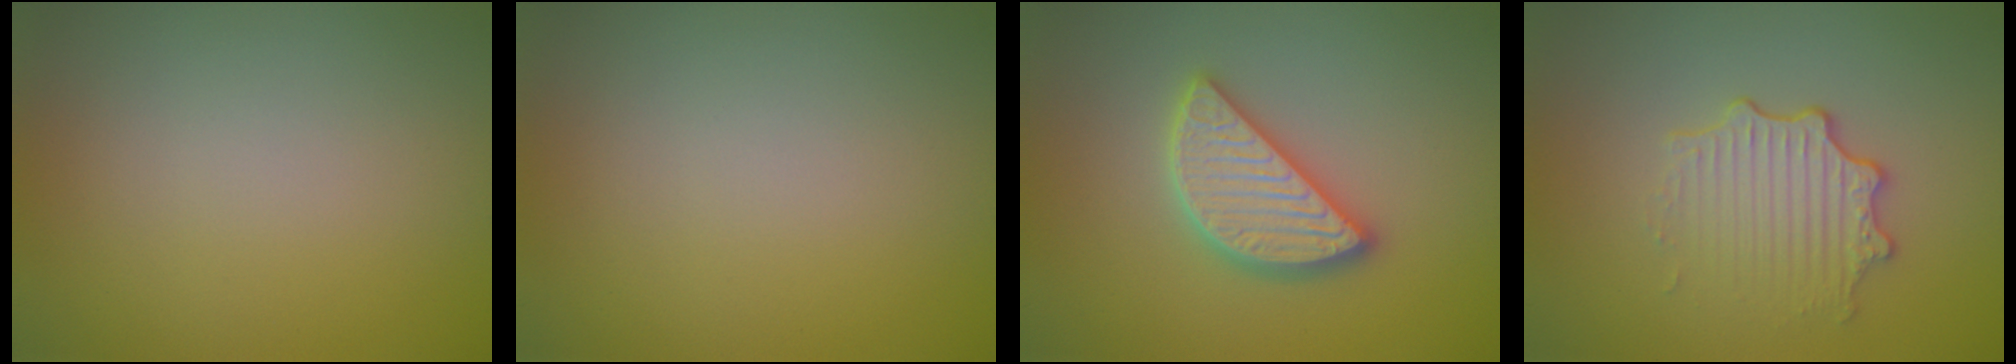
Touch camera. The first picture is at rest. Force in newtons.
{"total": 0.0}
{"total": 4.7, "press": 4.7, "slide": 0.5}
{"total": 3.4, "press": 2.8, "slide": 1.9}